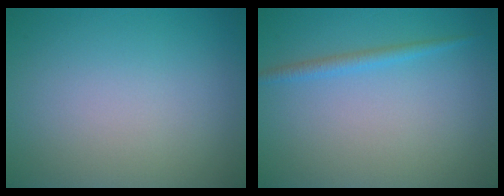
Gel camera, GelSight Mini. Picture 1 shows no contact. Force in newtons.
{"total": 1.4, "press": 1.4, "slide": 0.1}